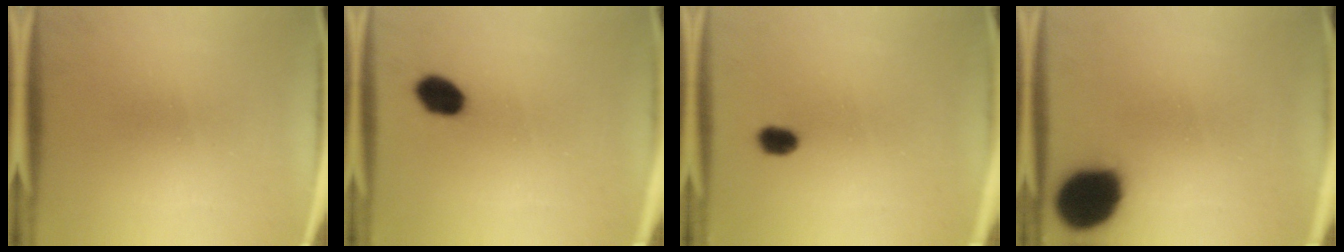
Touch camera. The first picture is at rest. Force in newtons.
{"total": 5.9}
{"total": 2.6}
{"total": 18.4}